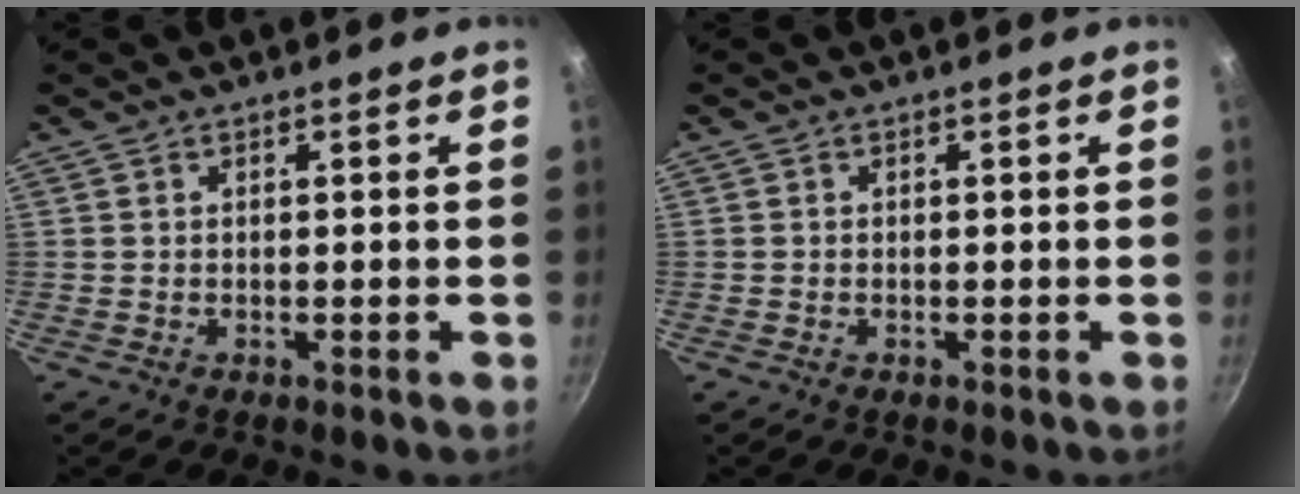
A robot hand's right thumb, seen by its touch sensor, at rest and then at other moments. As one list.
[{"total": 0.0}]